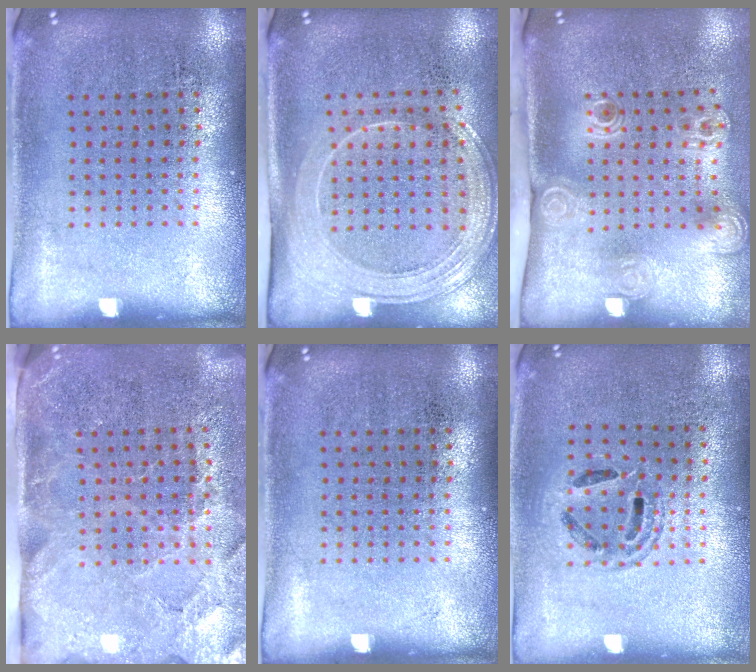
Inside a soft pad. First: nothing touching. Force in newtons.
{"total": 2.1, "press": 1.9, "slide": 1.0}
{"total": 2.1, "press": 1.5, "slide": 1.5}
{"total": 3.8, "press": 3.2, "slide": 2.0}
{"total": 0.0}
{"total": 1.2, "press": 1.1, "slide": 0.4}